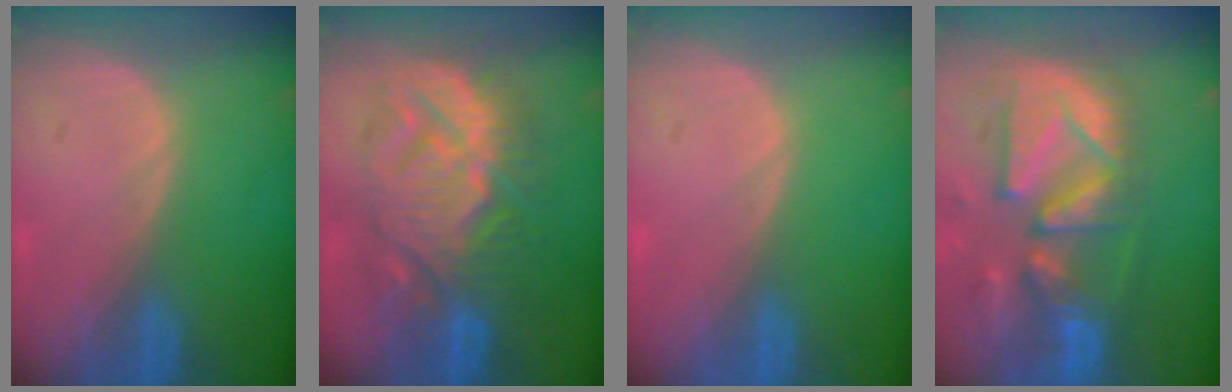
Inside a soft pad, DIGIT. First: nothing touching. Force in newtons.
{"total": 11.5, "press": 11.5, "slide": 1.0}
{"total": 0.0}
{"total": 13.3, "press": 11.4, "slide": 6.9}